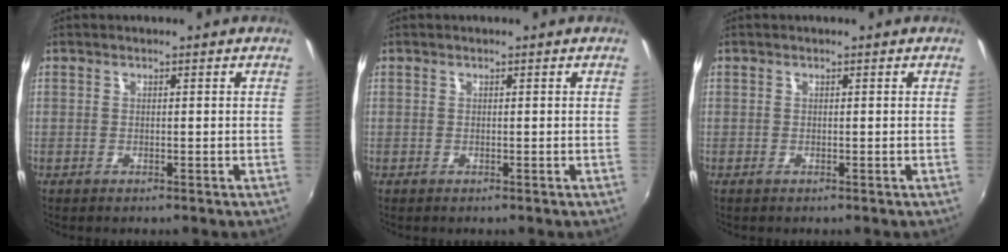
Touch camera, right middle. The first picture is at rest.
{"total": 0.0}
{"total": 0.0}